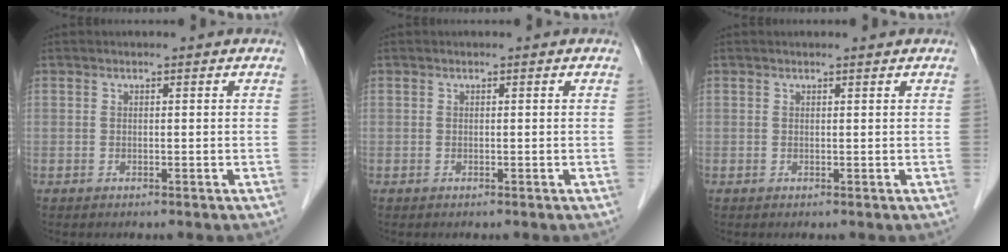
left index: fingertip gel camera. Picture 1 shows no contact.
{"total": 0.0}
{"total": 0.8, "force": [0.7, -0.1, 0.2], "torque": [-0.010, -0.001, 0.012]}